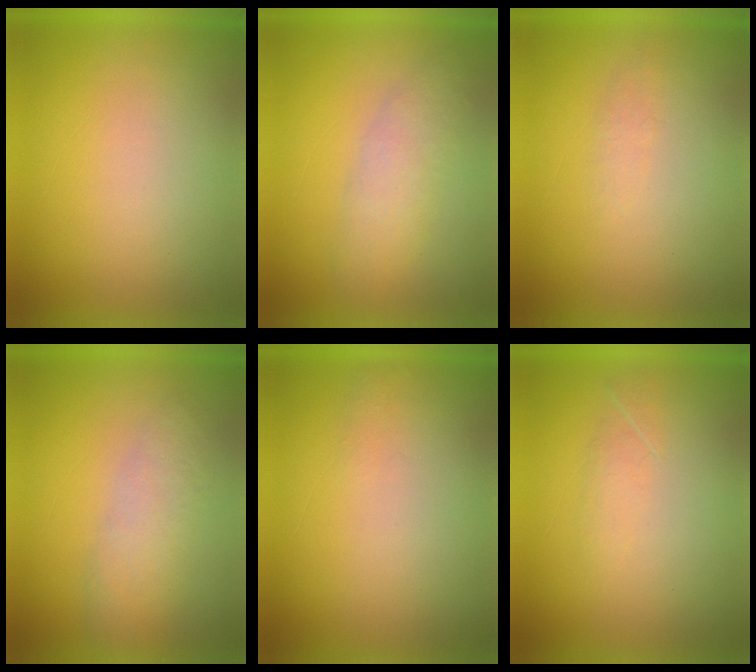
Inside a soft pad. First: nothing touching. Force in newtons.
{"total": 2.8}
{"total": 1.2}
{"total": 3.4}
{"total": 1.1}
{"total": 1.8}